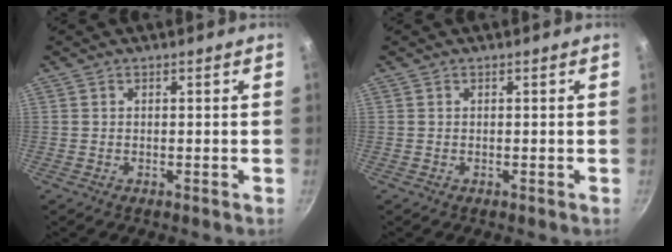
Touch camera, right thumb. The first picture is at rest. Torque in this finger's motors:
{"motor_torque": [-0.01, 0.01, 0.03, 0.02, 0.00]}